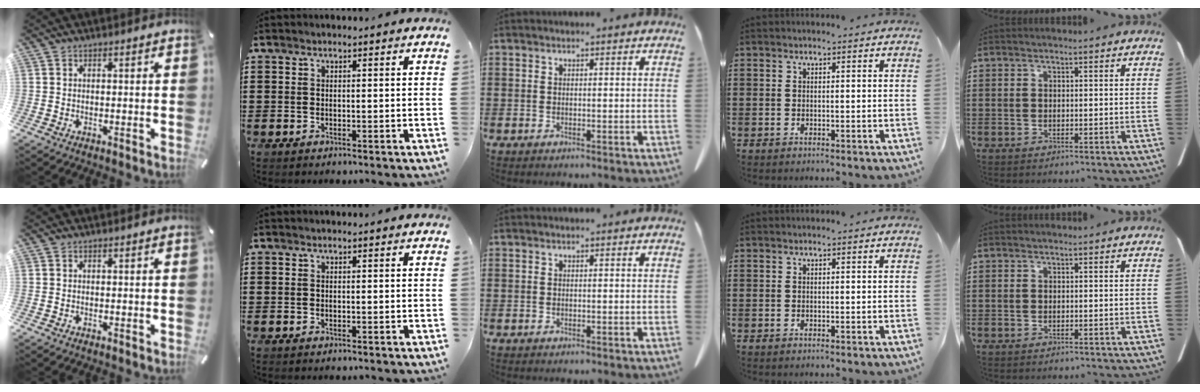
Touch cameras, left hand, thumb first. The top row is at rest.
{}